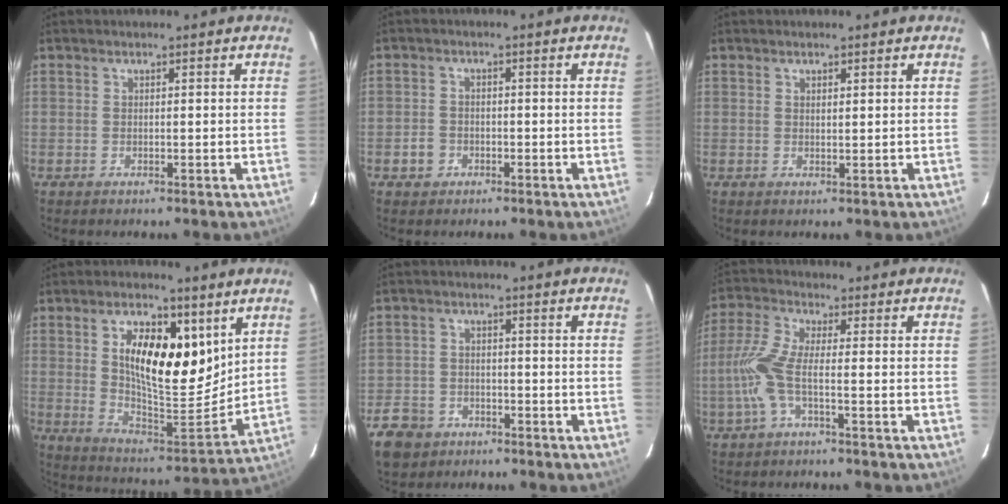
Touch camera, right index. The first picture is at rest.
{"total": 3.2, "force": [-1.4, 2.8, 0.5], "torque": [-0.016, 0.010, -0.021]}
{"total": 1.0, "force": [0.7, 0.2, 0.7], "torque": [-0.010, 0.001, 0.013]}
{"total": 16.9, "force": [6.7, 7.4, 13.6], "torque": [-0.229, 0.001, 0.122]}
{"total": 9.5, "force": [-5.4, 7.2, 3.0], "torque": [-0.096, 0.019, -0.087]}
{"total": 7.1, "force": [-2.1, 1.0, 6.7], "torque": [-0.163, 0.003, -0.041]}